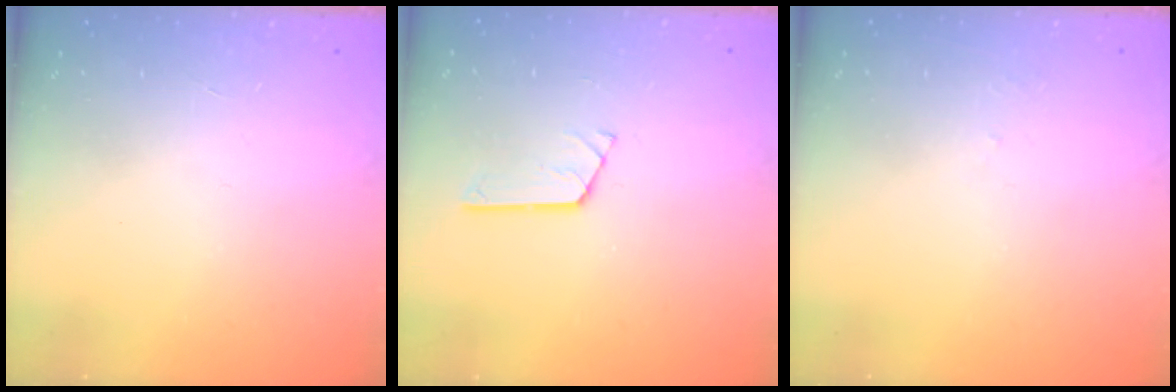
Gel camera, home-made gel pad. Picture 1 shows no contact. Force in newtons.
{"total": 2.7, "press": 2.7, "slide": 0.3}
{"total": 2.7, "press": 2.7, "slide": 0.4}